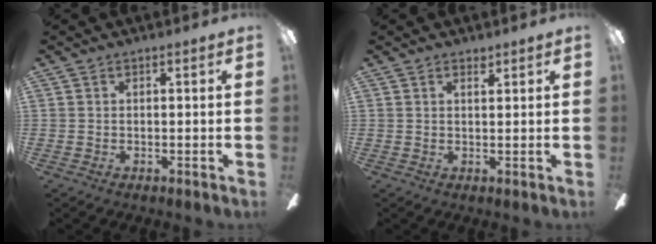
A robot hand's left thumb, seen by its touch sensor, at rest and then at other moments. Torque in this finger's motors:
{"motor_torque": [-0.07, -0.01, -0.09, -0.10, 0.04]}